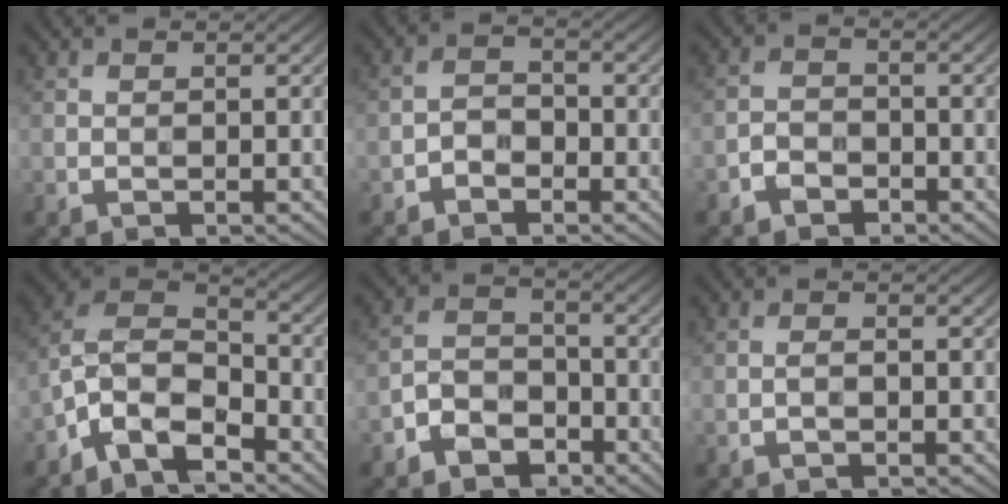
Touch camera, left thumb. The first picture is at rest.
{"total": 2.5, "force": [-1.7, 1.5, 1.1], "torque": [-0.018, 0.007, -0.041]}
{"total": 2.7, "force": [-2.0, 1.6, 0.9], "torque": [-0.015, 0.003, -0.048]}
{"total": 10.3, "force": [-6.1, 5.2, 6.5], "torque": [-0.130, -0.005, -0.136]}
{"total": 5.5, "force": [-3.5, 3.5, 2.3], "torque": [-0.044, 0.004, -0.079]}
{"total": 1.1, "force": [-0.5, 0.5, 0.9], "torque": [-0.018, 0.003, -0.011]}